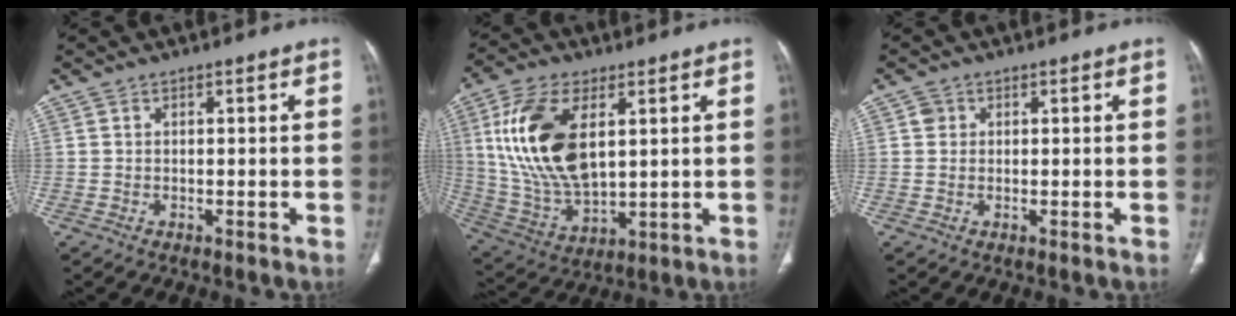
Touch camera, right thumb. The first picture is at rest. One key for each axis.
{"total": 18.7, "fx": 4.9, "fy": 9.9, "fz": 15.1, "tx": -0.299, "ty": -0.017, "tz": 0.101}
{"total": 1.6, "fx": 0.5, "fy": 1.4, "fz": 0.4, "tx": 0.002, "ty": 0.001, "tz": 0.004}